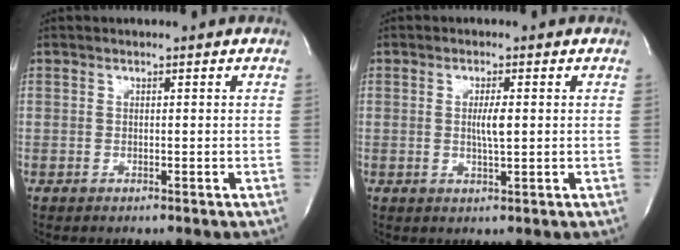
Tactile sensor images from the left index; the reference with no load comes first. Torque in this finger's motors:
{"motor_torque": [0.37, 0.09, 0.07, 0.06]}